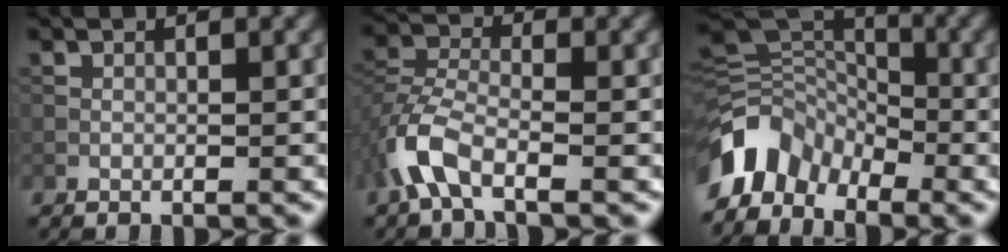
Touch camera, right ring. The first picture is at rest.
{"total": 4.9, "force": [-2.7, 2.3, 3.4], "torque": [-0.079, 0.001, -0.067]}
{"total": 7.0, "force": [-4.5, 4.3, 3.1], "torque": [-0.056, -0.004, -0.098]}